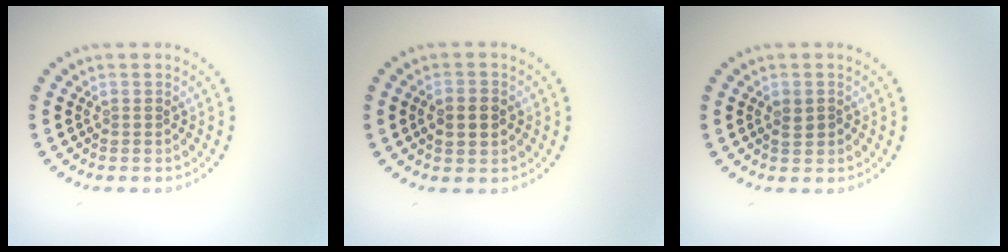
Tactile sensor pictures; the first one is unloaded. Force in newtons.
{"total": 2.6, "press": 2.6, "slide": 0.2}
{"total": 1.5, "press": 1.5, "slide": 0.1}